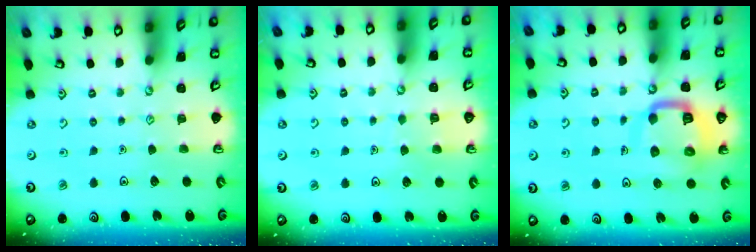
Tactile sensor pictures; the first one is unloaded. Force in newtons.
{"total": 3.9, "press": 3.9, "slide": 0.3}
{"total": 11.8, "press": 11.7, "slide": 1.4}